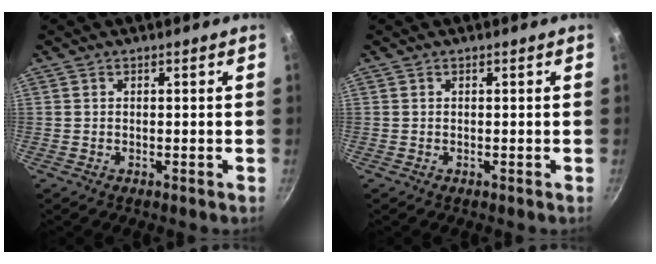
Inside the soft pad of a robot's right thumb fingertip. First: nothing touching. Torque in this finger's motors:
{"motor_torque": [0.00, 0.00, 0.00, 0.00, 0.00]}